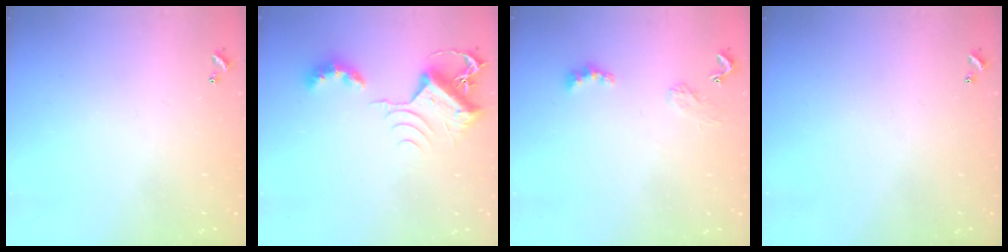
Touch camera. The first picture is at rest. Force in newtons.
{"total": 9.7, "press": 9.6, "slide": 1.1}
{"total": 2.4, "press": 2.3, "slide": 0.5}
{"total": 0.0}